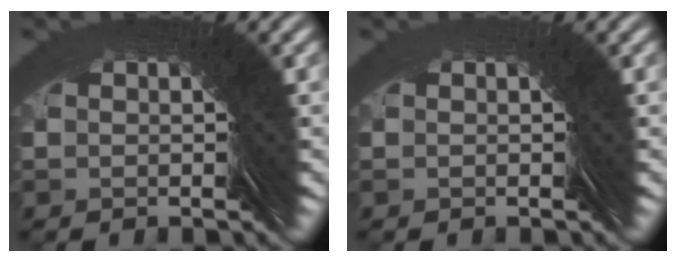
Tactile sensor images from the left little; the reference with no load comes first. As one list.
[{"total": 0.6, "force": [0.3, -0.2, -0.5], "torque": [0.008, 0.004, 0.003]}]